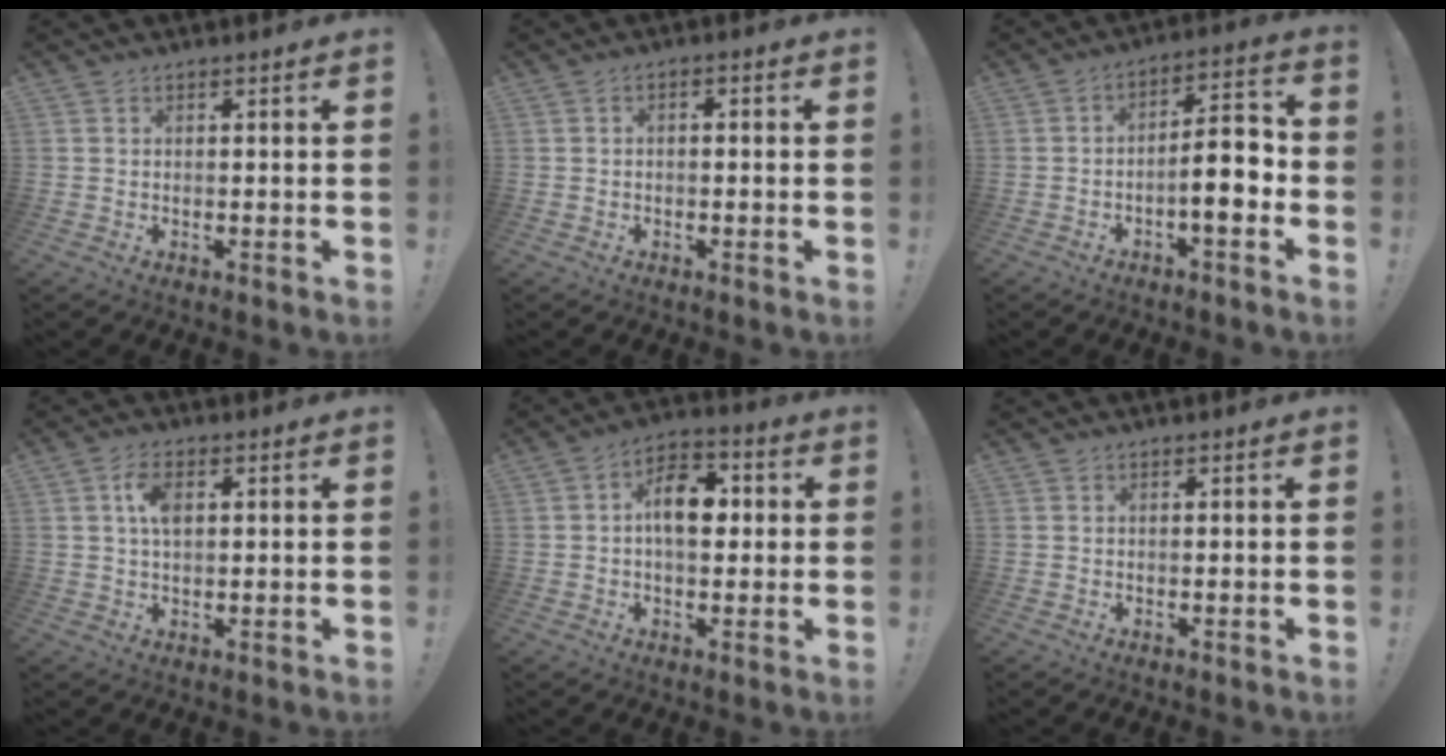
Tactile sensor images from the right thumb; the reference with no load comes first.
{"total": 1.8, "force": [-1.5, 0.5, 0.8], "torque": [-0.012, 0.008, -0.027]}
{"total": 8.9, "force": [-3.1, 2.3, 8.0], "torque": [-0.116, 0.008, -0.057]}
{"total": 5.9, "force": [1.5, 3.2, 4.7], "torque": [-0.080, 0.002, 0.025]}
{"total": 11.2, "force": [0.7, 7.1, 8.7], "torque": [-0.127, 0.011, 0.010]}
{"total": 0.0}